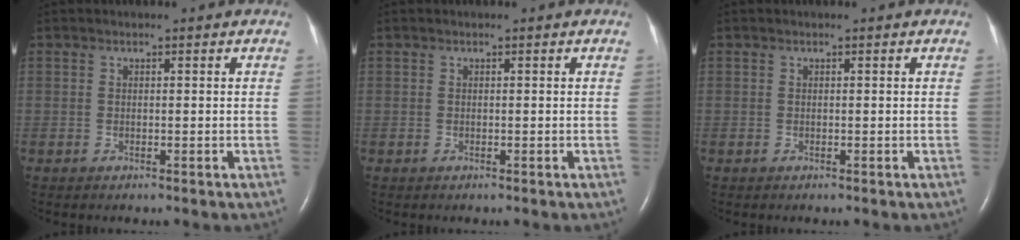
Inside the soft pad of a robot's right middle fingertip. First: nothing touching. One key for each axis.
{"total": 0.0}
{"total": 0.0}